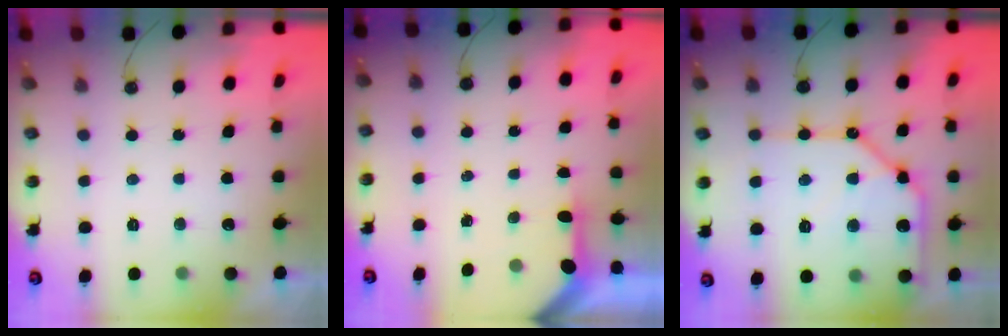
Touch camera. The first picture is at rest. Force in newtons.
{"total": 3.5, "press": 3.5, "slide": 0.4}
{"total": 17.7, "press": 17.6, "slide": 2.0}